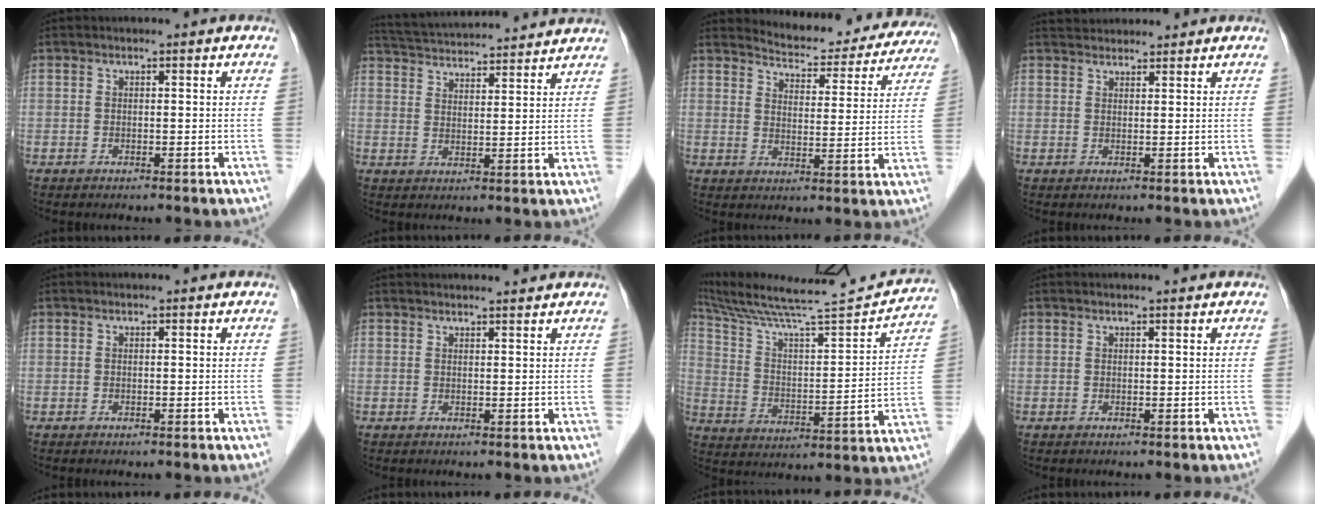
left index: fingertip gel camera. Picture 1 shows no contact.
{"total": 17.3, "force": [16.2, 1.6, 5.8], "torque": [-0.106, 0.043, 0.240]}
{"total": 15.6, "force": [14.8, 4.0, 3.1], "torque": [-0.024, -0.020, 0.167]}
{"total": 4.2, "force": [4.1, 0.8, 0.5], "torque": [-0.010, 0.035, 0.066]}
{"total": 0.0}
{"total": 4.5, "force": [4.4, 0.1, 1.1], "torque": [-0.014, 0.019, 0.053]}
{"total": 23.1, "force": [21.3, 0.9, 9.0], "torque": [-0.156, -0.011, 0.319]}
{"total": 1.0, "force": [0.9, -0.2, 0.4], "torque": [-0.008, 0.004, 0.017]}